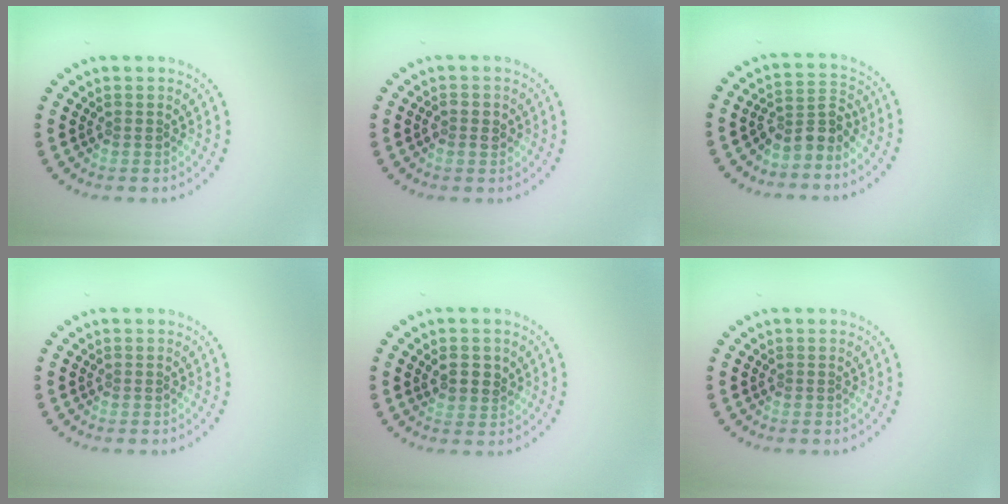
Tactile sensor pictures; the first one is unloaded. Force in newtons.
{"total": 1.5, "press": 1.4, "slide": 0.4}
{"total": 2.8, "press": 2.1, "slide": 1.9}
{"total": 0.0}
{"total": 2.3, "press": 2.2, "slide": 0.7}
{"total": 0.0}